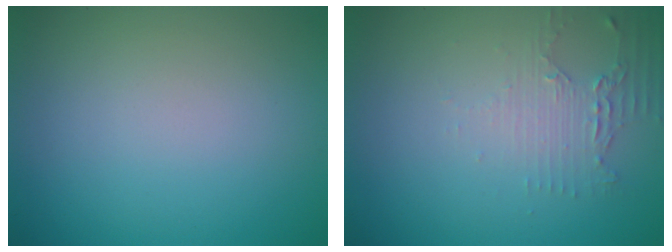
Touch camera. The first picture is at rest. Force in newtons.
{"total": 2.0, "press": 1.6, "slide": 1.1}